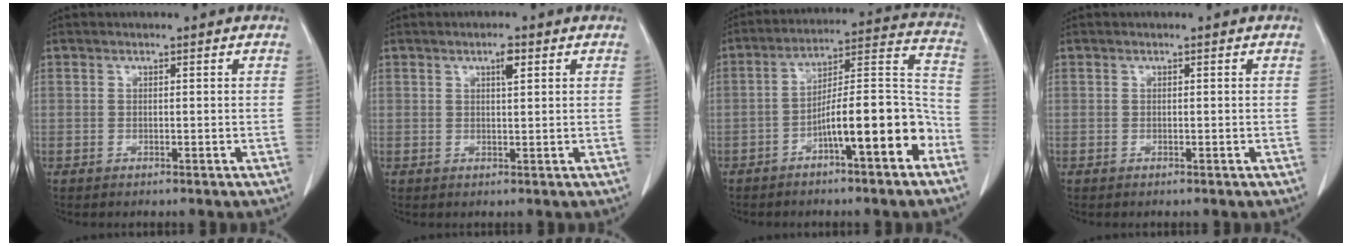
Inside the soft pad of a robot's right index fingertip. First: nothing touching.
{"total": 2.1, "force": [1.0, 0.4, 1.8], "torque": [-0.032, 0.000, 0.016]}
{"total": 13.7, "force": [-6.1, 2.0, 12.1], "torque": [-0.184, 0.031, -0.094]}
{"total": 0.0}